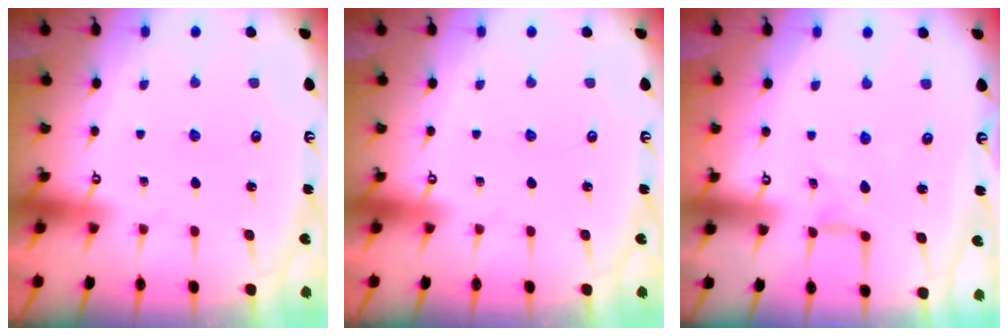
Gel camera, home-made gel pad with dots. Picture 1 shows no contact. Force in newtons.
{"total": 0.0}
{"total": 0.6, "press": 0.6, "slide": 0.2}